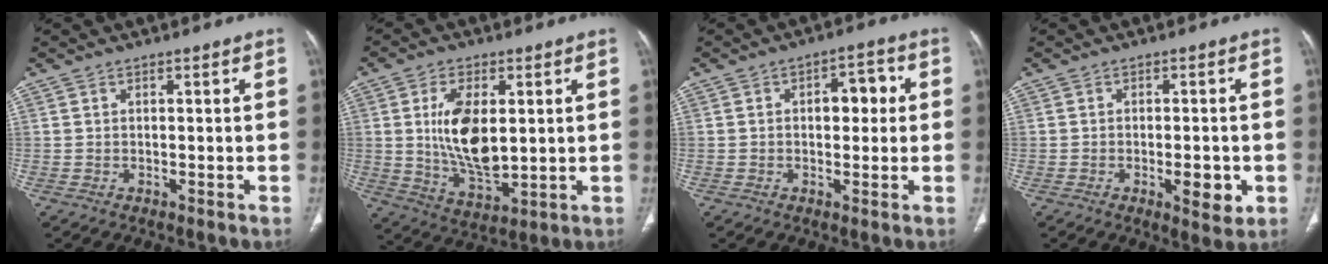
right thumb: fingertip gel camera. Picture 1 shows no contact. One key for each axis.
{"total": 13.2, "fx": 1.9, "fy": 6.9, "fz": 11.2, "tx": -0.193, "ty": -0.019, "tz": 0.044}
{"total": 6.1, "fx": 0.7, "fy": 3.6, "fz": 4.9, "tx": -0.044, "ty": 0.018, "tz": 0.007}
{"total": 5.5, "fx": -1.6, "fy": 2.2, "fz": 4.8, "tx": -0.058, "ty": -0.005, "tz": -0.018}